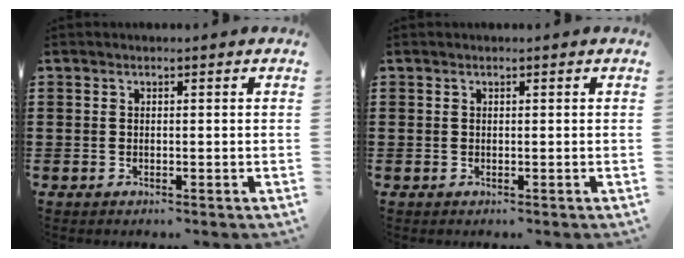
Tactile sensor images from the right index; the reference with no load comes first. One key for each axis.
{"total": 0.0}